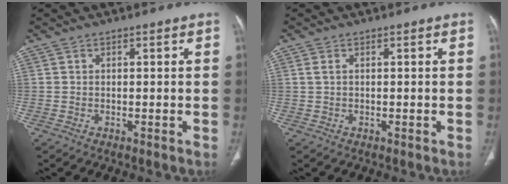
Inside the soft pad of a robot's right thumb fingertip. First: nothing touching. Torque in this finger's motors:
{"motor_torque": [-0.11, 0.15, 0.23, 0.16, 0.05]}